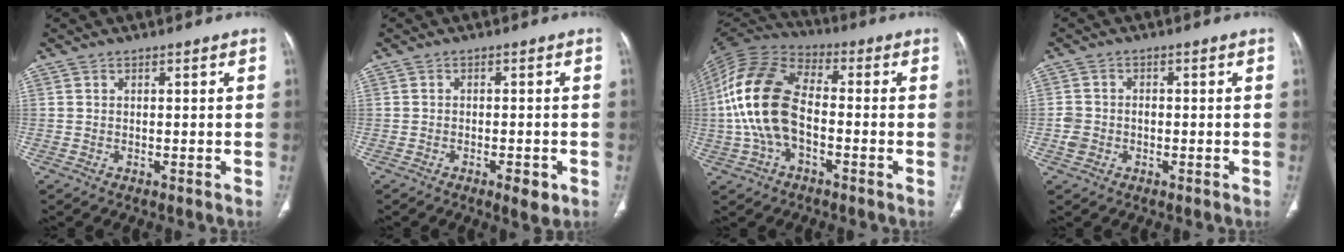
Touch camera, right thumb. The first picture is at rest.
{"total": 3.6, "force": [-1.7, 1.3, 2.8], "torque": [-0.038, -0.001, -0.022]}
{"total": 16.5, "force": [-1.9, 9.6, 13.3], "torque": [-0.277, 0.036, -0.043]}
{"total": 3.3, "force": [-1.0, 2.9, 1.4], "torque": [-0.024, 0.012, -0.018]}